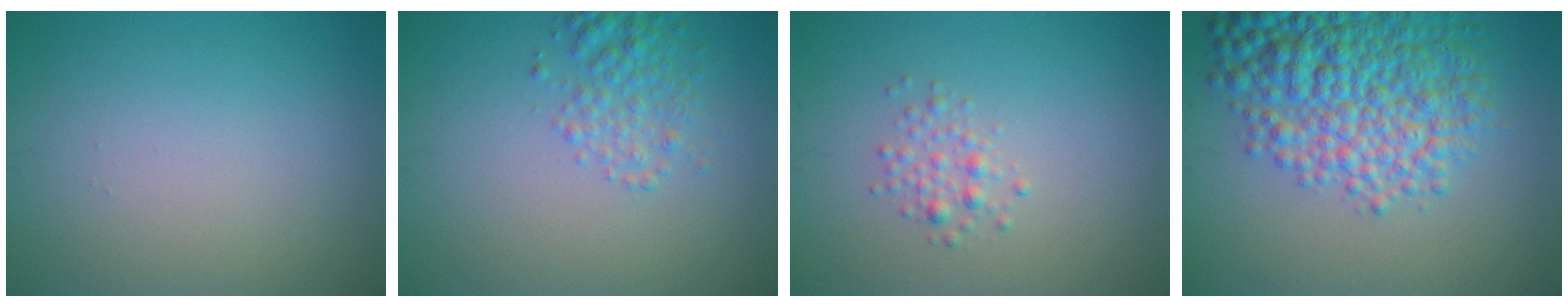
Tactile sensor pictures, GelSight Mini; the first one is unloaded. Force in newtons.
{"total": 2.6, "press": 2.6, "slide": 0.1}
{"total": 1.5, "press": 1.5, "slide": 0.0}
{"total": 9.3, "press": 9.3, "slide": 0.3}